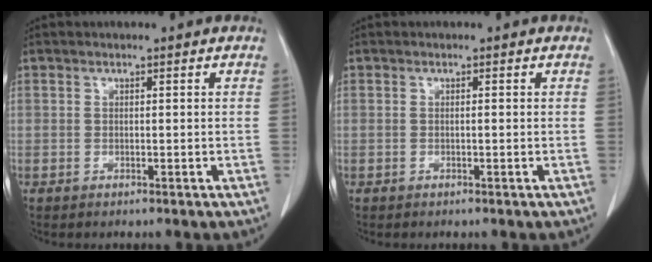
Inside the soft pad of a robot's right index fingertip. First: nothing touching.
{"total": 0.0}